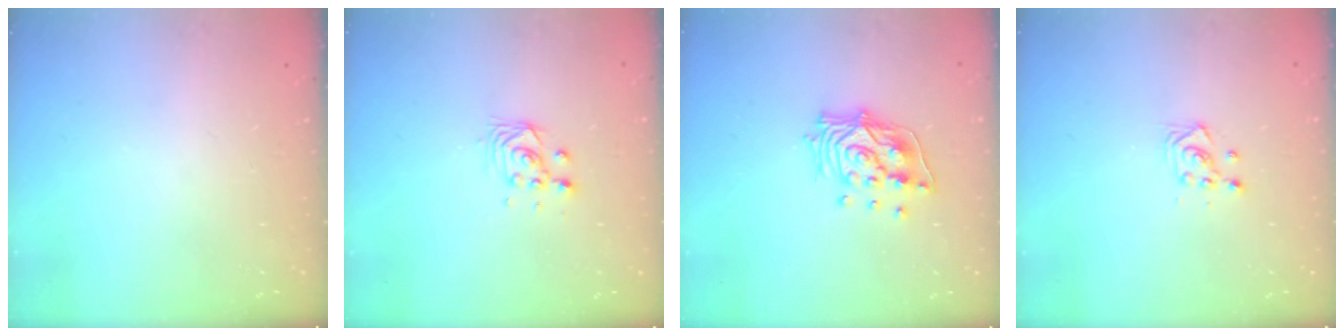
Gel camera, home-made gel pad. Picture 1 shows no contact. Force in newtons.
{"total": 2.8, "press": 2.8, "slide": 0.2}
{"total": 12.9, "press": 12.8, "slide": 1.8}
{"total": 3.0, "press": 3.0, "slide": 0.5}